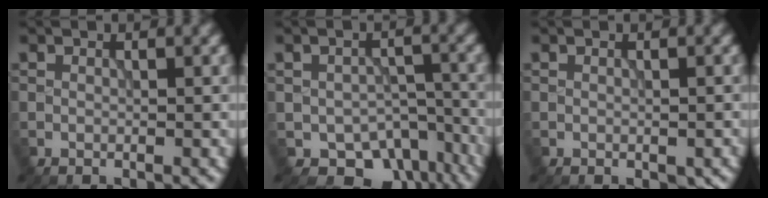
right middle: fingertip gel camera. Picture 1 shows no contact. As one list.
[{"total": 6.6, "force": [-3.8, 4.4, 3.0], "torque": [-0.028, -0.026, -0.046]}, {"total": 0.9, "force": [-0.4, 0.6, 0.6], "torque": [-0.010, -0.005, -0.003]}]